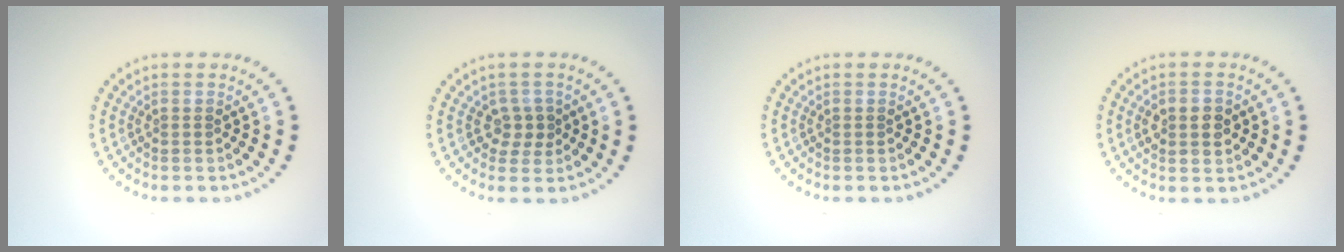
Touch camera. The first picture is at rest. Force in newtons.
{"total": 1.9, "press": 1.7, "slide": 0.8}
{"total": 0.0}
{"total": 3.3, "press": 3.3, "slide": 0.1}